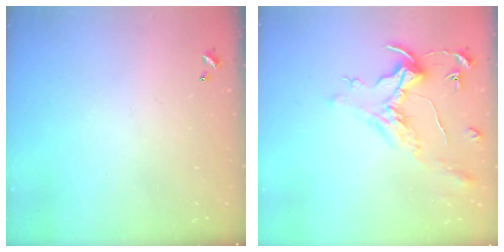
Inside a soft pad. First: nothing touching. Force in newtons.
{"total": 1.6, "press": 1.4, "slide": 0.7}